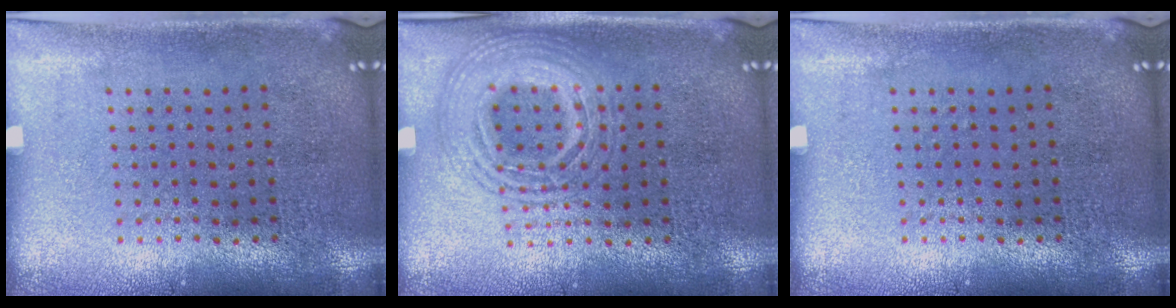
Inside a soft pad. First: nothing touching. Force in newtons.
{"total": 2.8, "press": 2.8, "slide": 0.3}
{"total": 0.0}